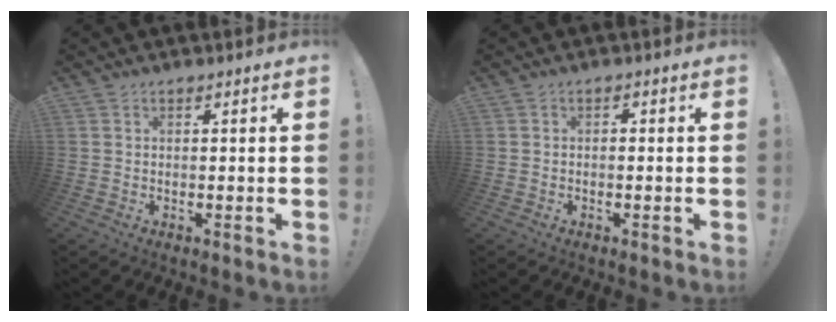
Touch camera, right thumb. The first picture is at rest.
{"total": 0.8, "force": [-0.8, 0.3, 0.1], "torque": [0.000, 0.001, -0.014]}